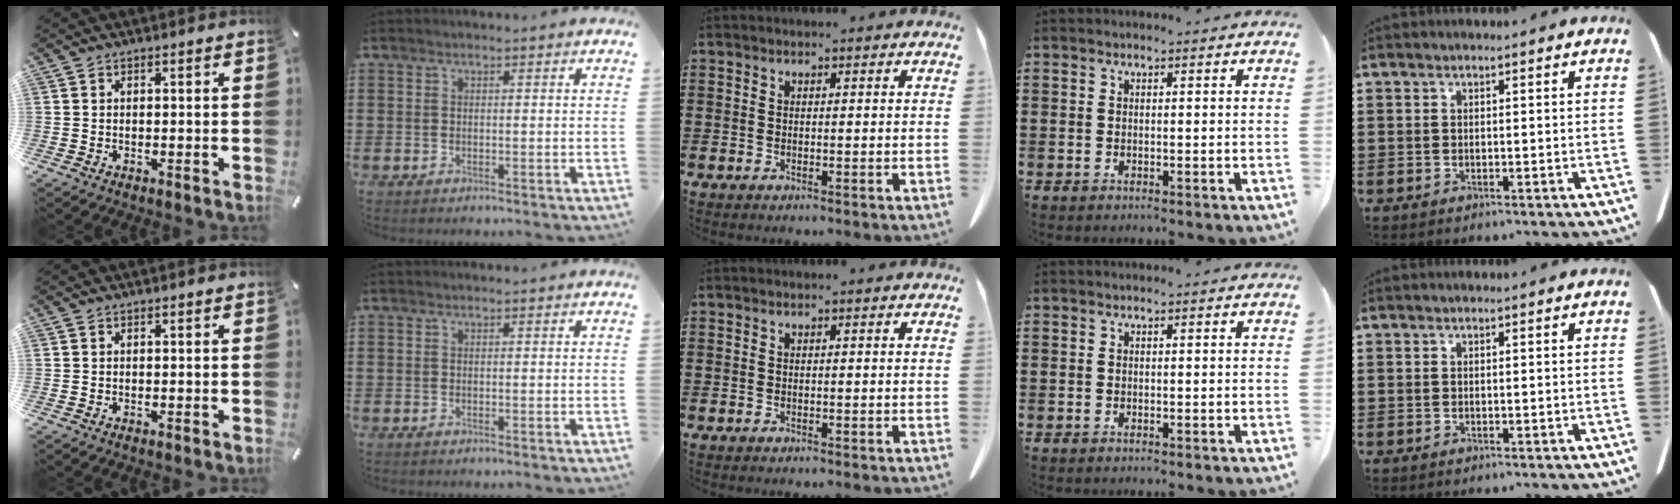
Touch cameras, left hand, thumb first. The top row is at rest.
{}